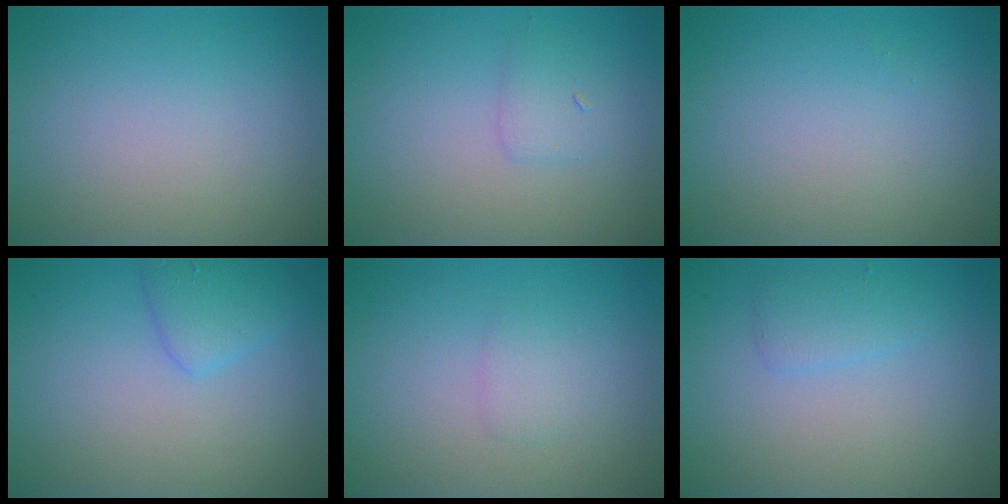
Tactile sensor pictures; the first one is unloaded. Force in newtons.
{"total": 1.5, "press": 1.5, "slide": 0.2}
{"total": 0.0}
{"total": 2.2, "press": 2.2, "slide": 0.1}
{"total": 1.2, "press": 1.2, "slide": 0.1}
{"total": 1.7, "press": 1.7, "slide": 0.1}